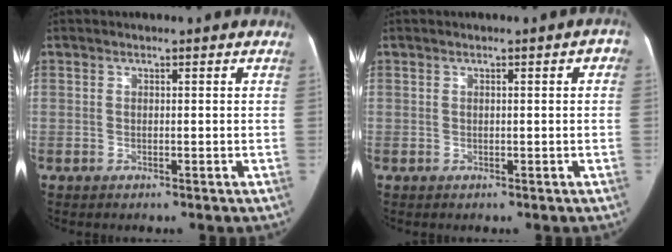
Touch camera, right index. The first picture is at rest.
{"total": 1.8, "force": [0.3, 0.5, 1.8], "torque": [-0.013, 0.012, 0.002]}